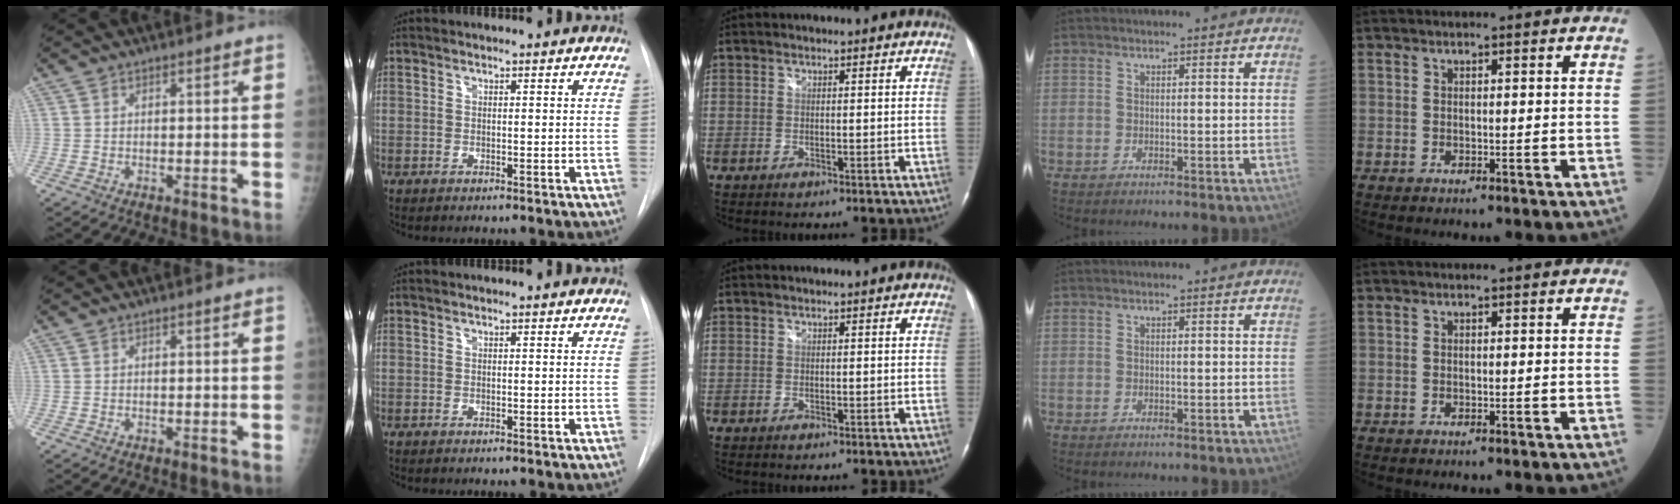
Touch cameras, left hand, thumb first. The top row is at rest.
{}